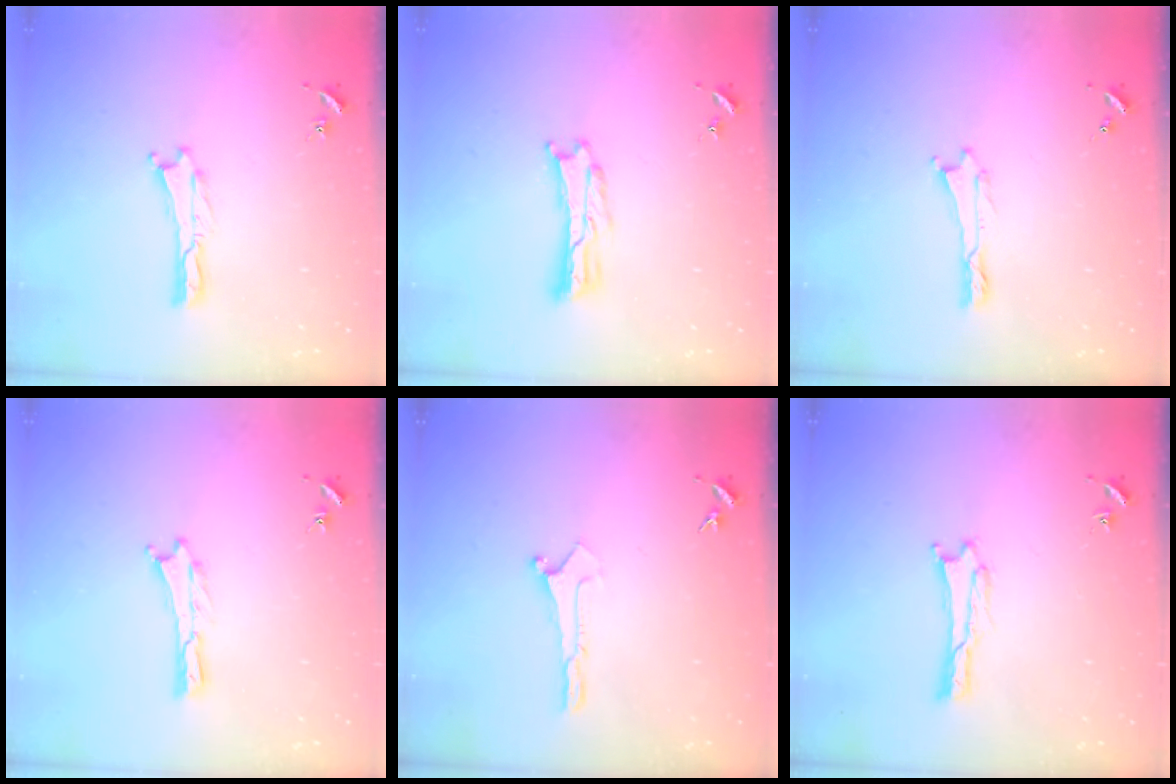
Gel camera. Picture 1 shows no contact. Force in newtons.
{"total": 1.0, "press": 1.0, "slide": 0.2}
{"total": 0.0}
{"total": 0.0}
{"total": 0.0}
{"total": 1.7, "press": 1.7, "slide": 0.1}